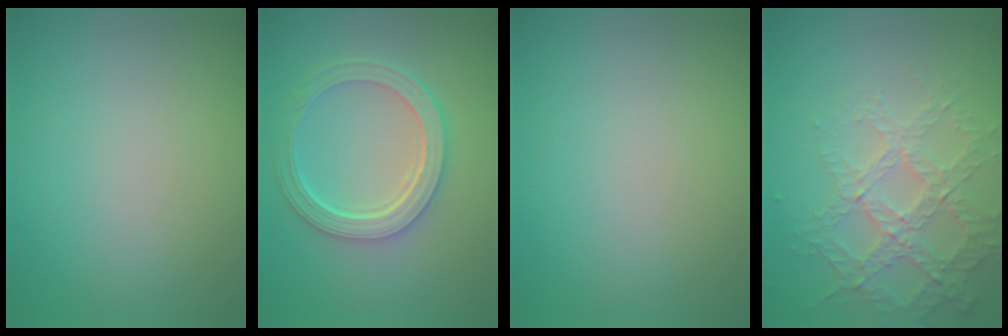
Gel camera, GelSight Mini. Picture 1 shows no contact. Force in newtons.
{"total": 5.3, "press": 3.8, "slide": 3.6}
{"total": 0.0}
{"total": 3.6, "press": 3.4, "slide": 1.4}